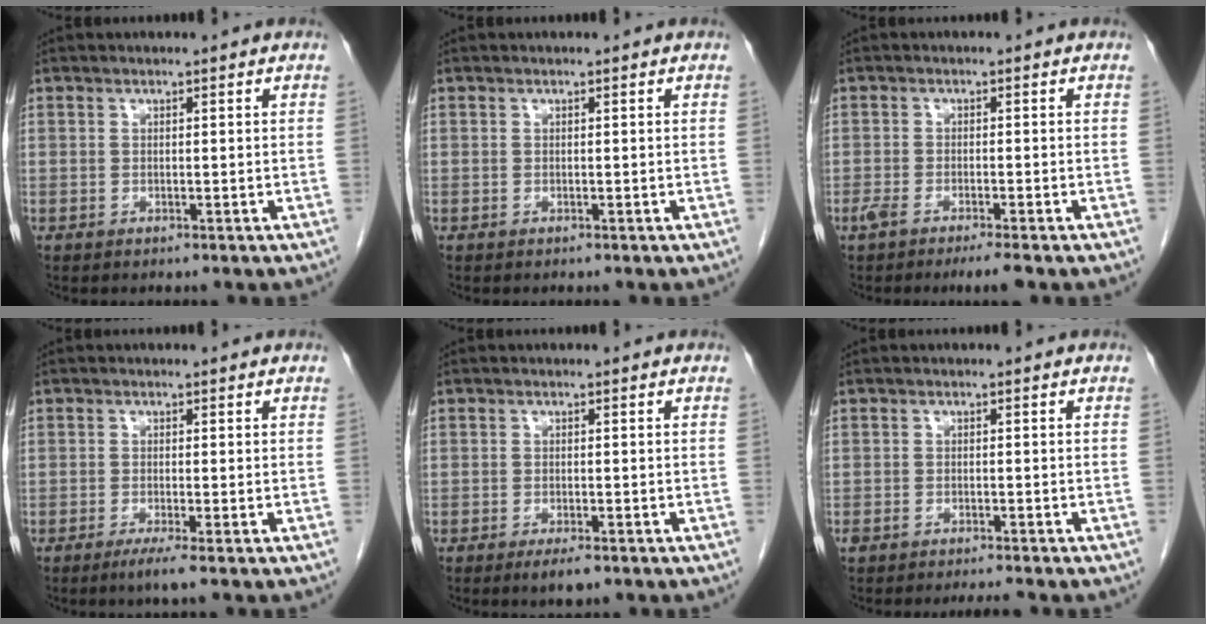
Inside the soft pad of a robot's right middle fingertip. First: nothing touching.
{"total": 0.0}
{"total": 4.1, "force": [-3.0, 0.2, 2.9], "torque": [-0.049, -0.008, -0.051]}
{"total": 2.2, "force": [-1.4, -0.4, 1.7], "torque": [-0.032, -0.007, -0.027]}
{"total": 2.6, "force": [-1.7, 0.6, 1.8], "torque": [-0.031, -0.003, -0.025]}
{"total": 2.7, "force": [-2.4, 0.1, 1.2], "torque": [-0.022, -0.003, -0.038]}